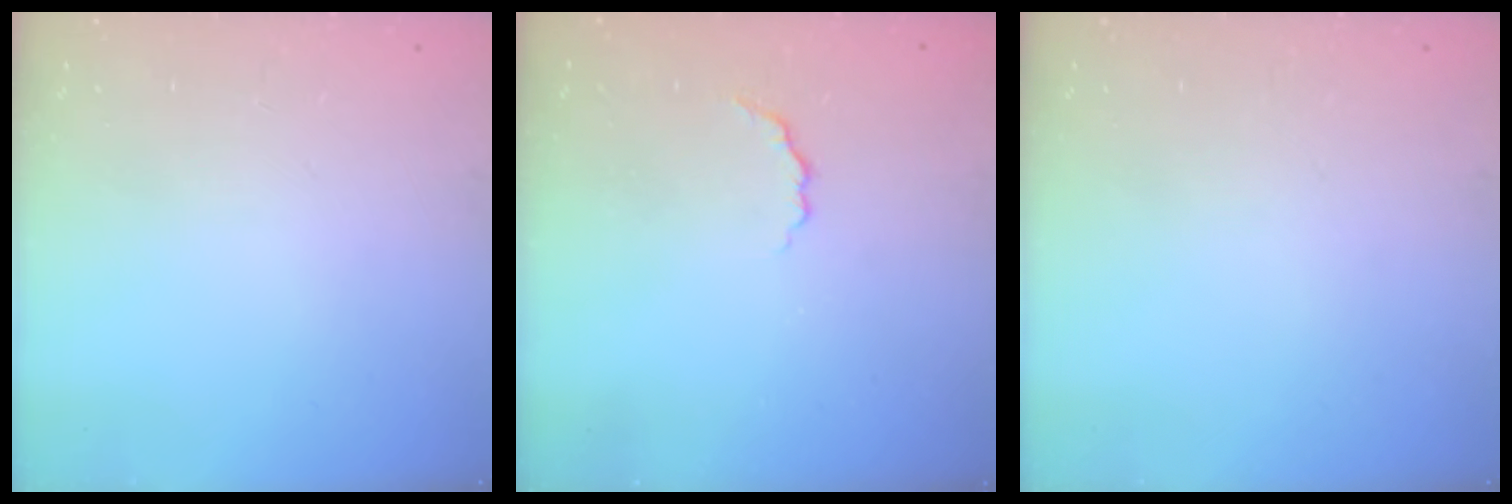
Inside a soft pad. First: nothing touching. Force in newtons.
{"total": 2.7, "press": 2.6, "slide": 0.9}
{"total": 0.0}